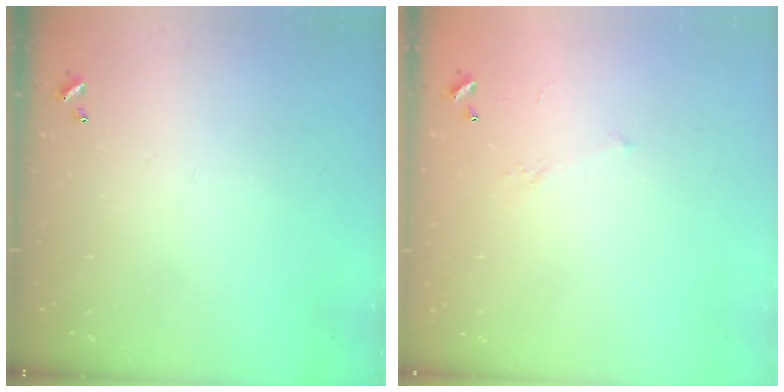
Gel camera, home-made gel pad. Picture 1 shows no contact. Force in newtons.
{"total": 5.5, "press": 5.5, "slide": 0.9}